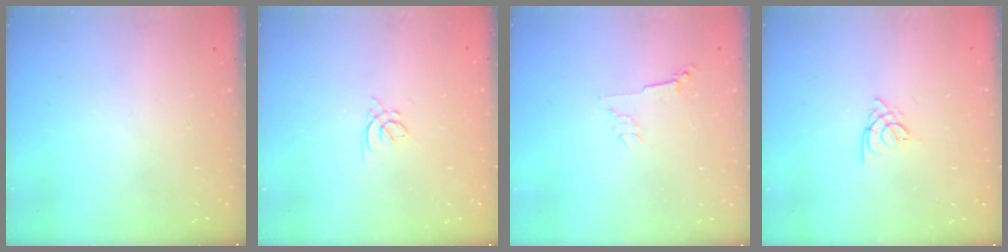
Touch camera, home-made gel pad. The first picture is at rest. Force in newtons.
{"total": 2.8, "press": 2.8, "slide": 0.7}
{"total": 2.8, "press": 2.7, "slide": 0.6}
{"total": 2.5, "press": 2.5, "slide": 0.7}